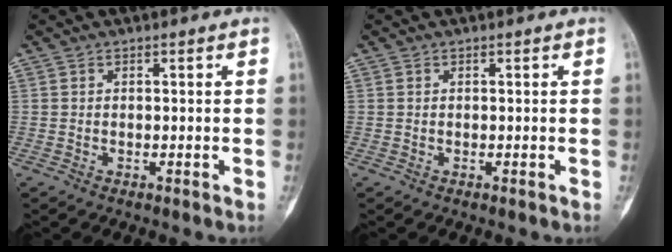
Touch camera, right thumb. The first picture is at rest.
{"total": 0.0}